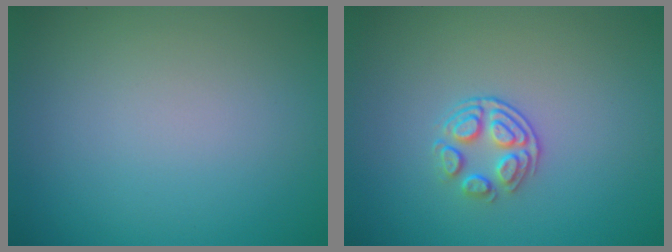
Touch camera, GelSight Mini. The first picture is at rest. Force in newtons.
{"total": 2.4, "press": 1.8, "slide": 1.6}